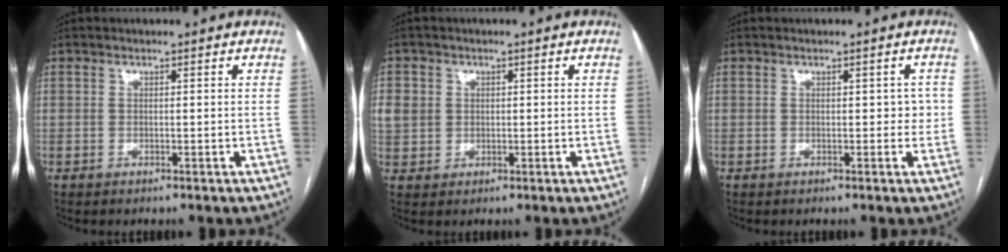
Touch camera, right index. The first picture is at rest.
{"total": 5.0, "force": [1.1, 4.6, 1.5], "torque": [-0.037, 0.013, 0.030]}
{"total": 1.9, "force": [0.1, 1.4, 1.3], "torque": [-0.011, 0.013, 0.000]}